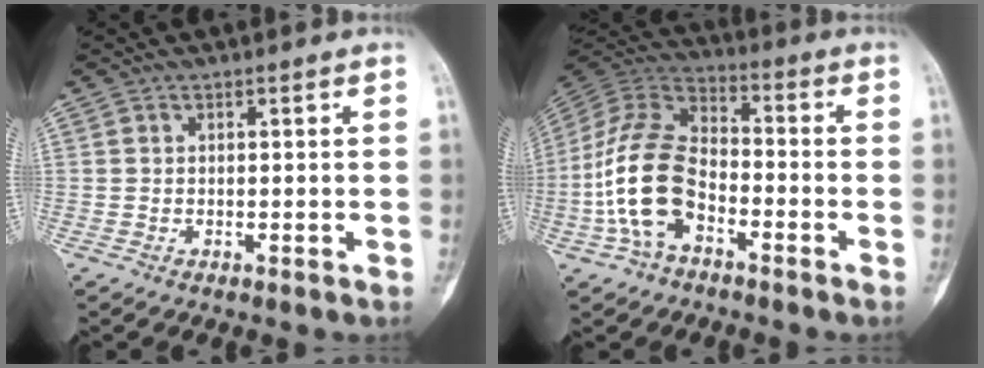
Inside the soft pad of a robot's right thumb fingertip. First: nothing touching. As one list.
[{"total": 16.4, "force": [-5.0, 9.7, 12.2], "torque": [-0.243, 0.040, -0.101]}]